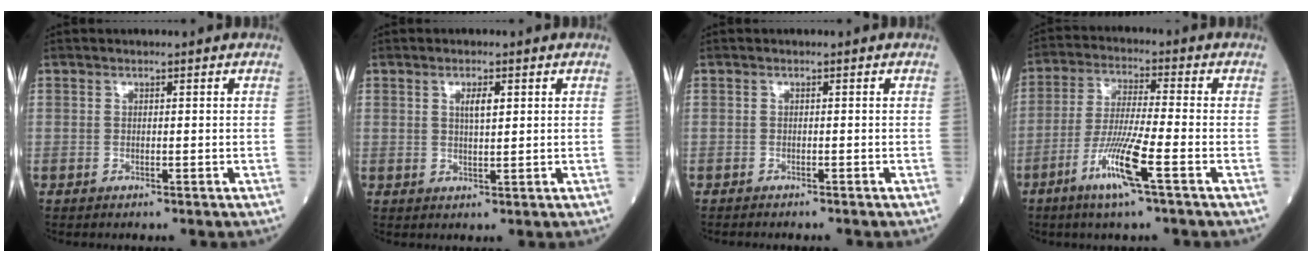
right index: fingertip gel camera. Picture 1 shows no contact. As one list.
[{"total": 2.5, "force": [1.0, 0.5, 2.3], "torque": [-0.042, -0.001, 0.016]}, {"total": 2.8, "force": [-2.5, 0.2, 1.1], "torque": [-0.015, -0.004, -0.032]}, {"total": 9.6, "force": [-4.5, -0.3, 8.5], "torque": [-0.170, -0.015, -0.089]}]